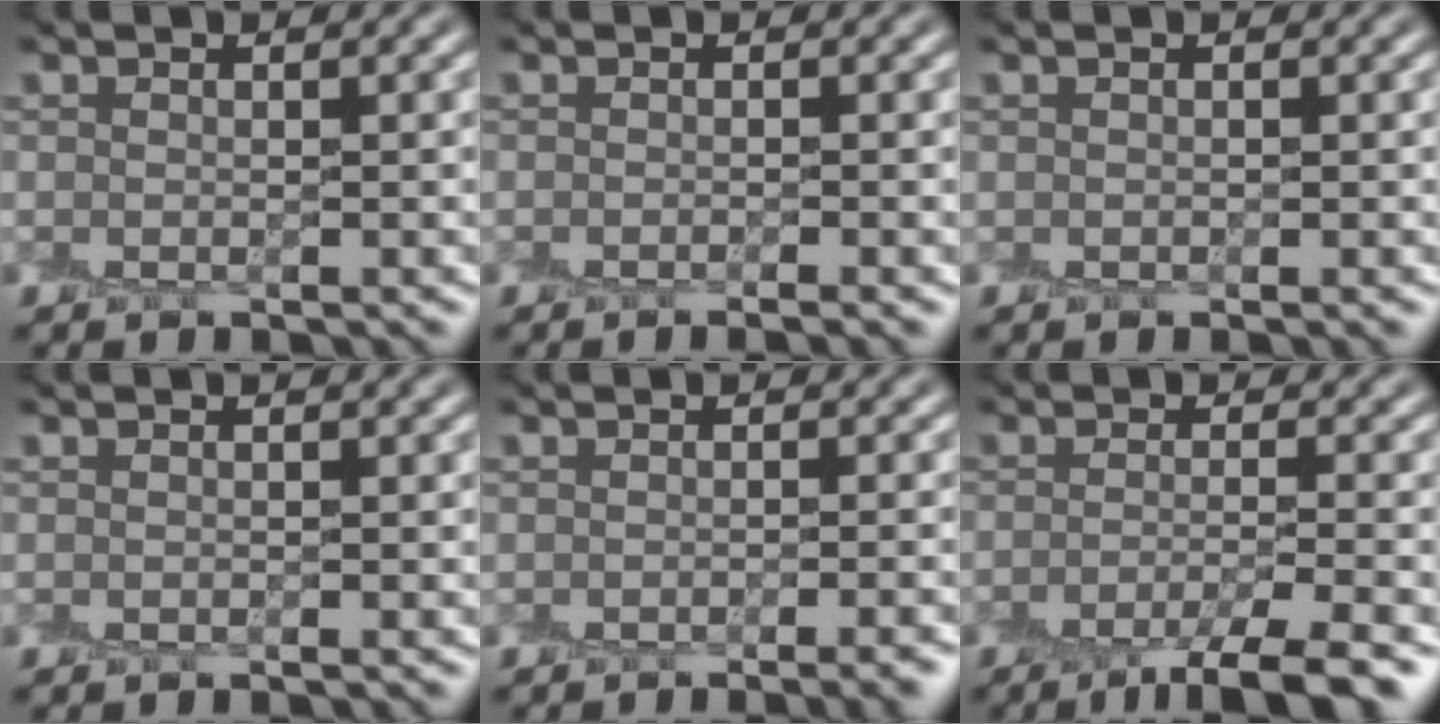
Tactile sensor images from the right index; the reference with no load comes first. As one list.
[{"total": 0.9, "force": [-0.8, -0.3, 0.2], "torque": [-0.001, -0.009, -0.016]}, {"total": 0.0}, {"total": 0.0}, {"total": 2.7, "force": [-2.3, 0.3, 1.5], "torque": [-0.013, -0.006, -0.027]}, {"total": 4.5, "force": [-2.8, 0.7, 3.5], "torque": [-0.045, -0.007, -0.048]}]